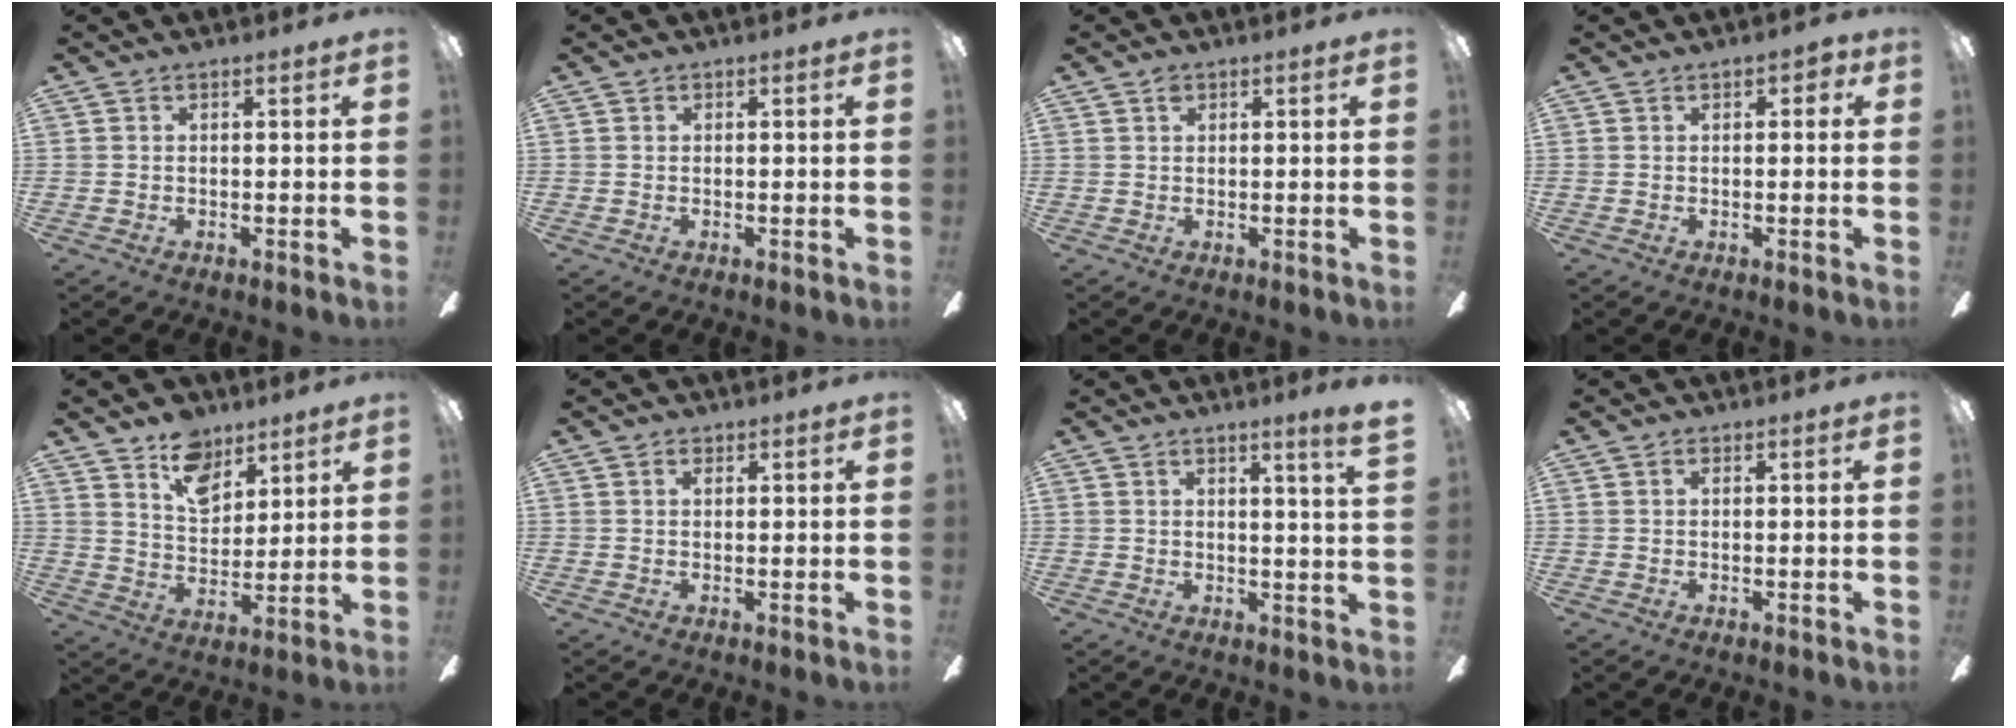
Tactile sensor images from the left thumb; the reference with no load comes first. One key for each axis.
{"total": 0.0}
{"total": 1.4, "fx": 0.6, "fy": 0.8, "fz": 0.9, "tx": -0.020, "ty": 0.002, "tz": 0.011}
{"total": 1.8, "fx": 0.5, "fy": 1.3, "fz": 1.2, "tx": -0.015, "ty": 0.003, "tz": 0.007}
{"total": 10.8, "fx": 7.6, "fy": 6.5, "fz": 4.1, "tx": -0.059, "ty": -0.034, "tz": 0.140}
{"total": 1.1, "fx": 0.6, "fy": 0.7, "fz": 0.6, "tx": -0.006, "ty": -0.001, "tz": 0.010}
{"total": 4.1, "fx": 2.8, "fy": -0.6, "fz": 2.9, "tx": -0.043, "ty": -0.021, "tz": 0.043}
{"total": 0.6, "fx": 0.3, "fy": 0.4, "fz": 0.4, "tx": -0.008, "ty": 0.002, "tz": 0.005}